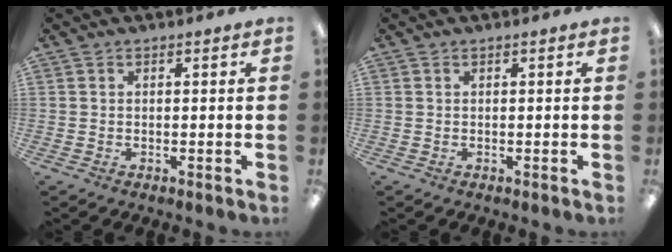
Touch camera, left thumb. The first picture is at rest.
{"total": 0.0}